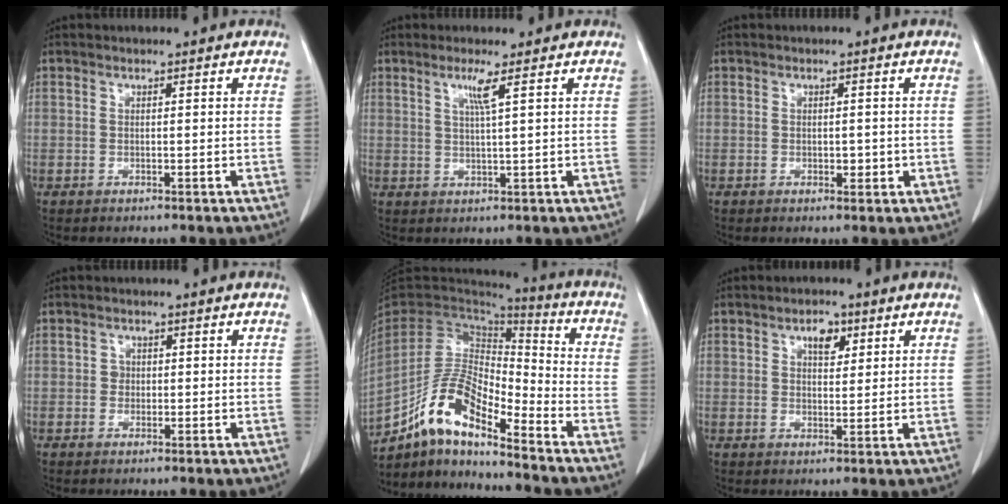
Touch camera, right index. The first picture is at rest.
{"total": 3.0, "force": [1.5, -0.8, 2.5], "torque": [-0.052, -0.004, 0.031]}
{"total": 1.5, "force": [-0.3, 1.0, 1.1], "torque": [-0.014, 0.000, -0.001]}
{"total": 1.2, "force": [-0.1, 1.1, 0.3], "torque": [-0.001, 0.004, -0.001]}
{"total": 12.8, "force": [-9.5, 3.3, 7.9], "torque": [-0.156, 0.023, -0.176]}
{"total": 3.5, "force": [1.8, 1.8, 2.4], "torque": [-0.038, 0.003, 0.029]}